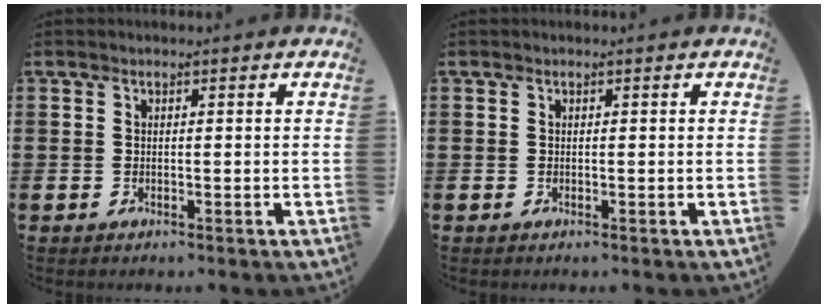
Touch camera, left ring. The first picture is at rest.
{"total": 0.0}